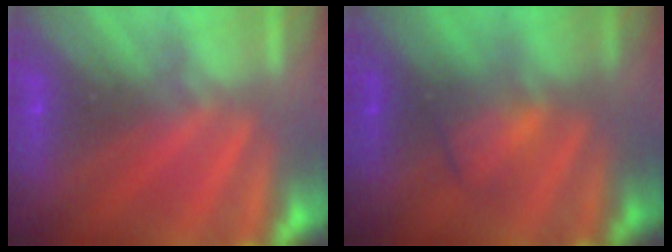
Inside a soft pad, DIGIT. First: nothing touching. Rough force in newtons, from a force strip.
{"total": 2.0}